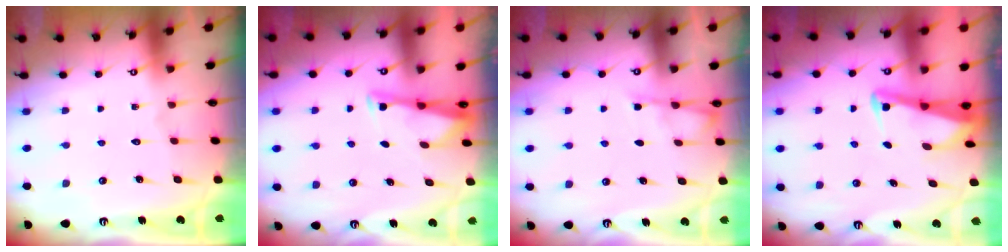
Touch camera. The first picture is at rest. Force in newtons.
{"total": 3.2, "press": 3.2, "slide": 0.1}
{"total": 2.2, "press": 2.2, "slide": 0.3}
{"total": 3.0, "press": 3.0, "slide": 0.3}